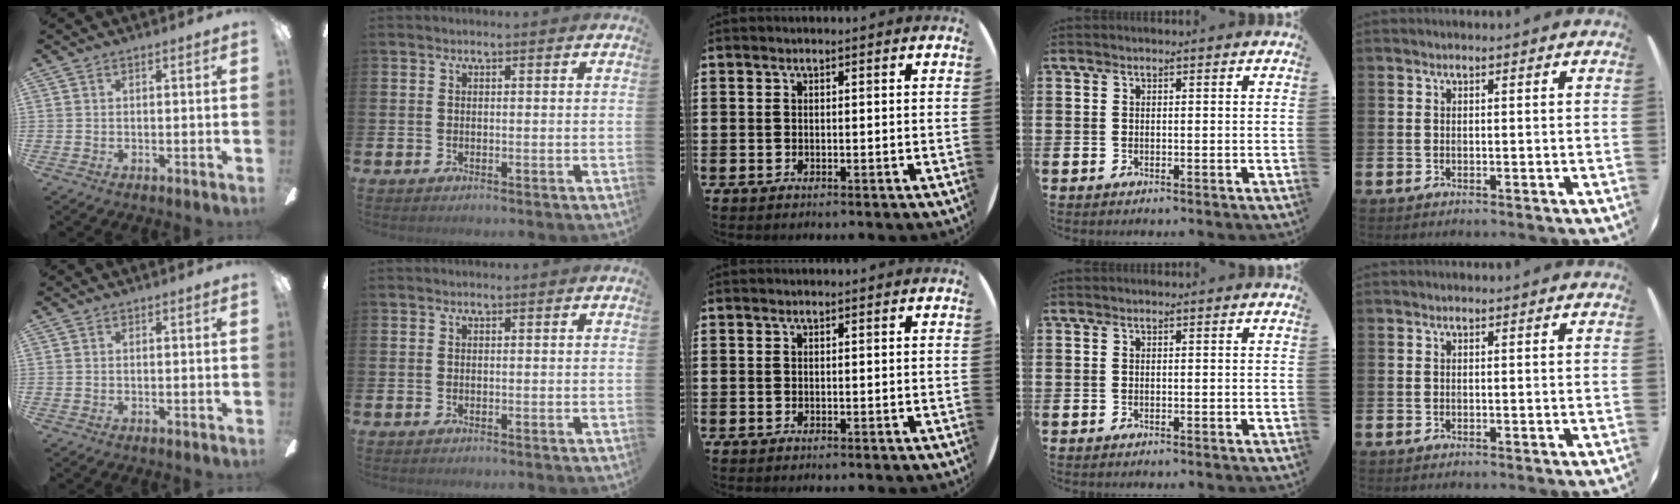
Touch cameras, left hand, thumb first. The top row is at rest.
{}